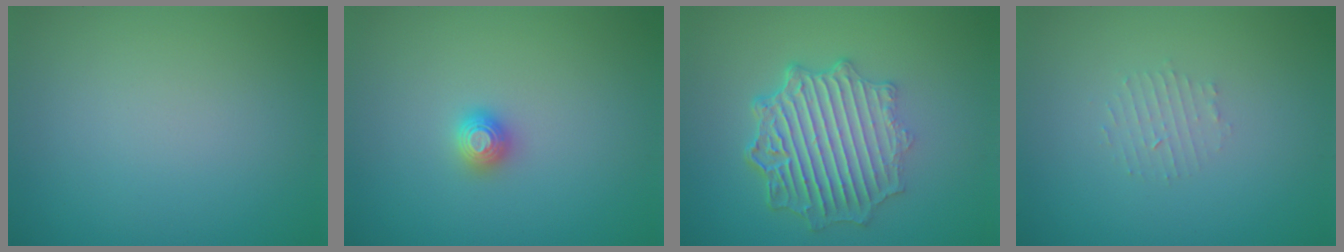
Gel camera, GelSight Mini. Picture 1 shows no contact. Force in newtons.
{"total": 1.2, "press": 1.2, "slide": 0.2}
{"total": 6.9, "press": 5.3, "slide": 4.4}
{"total": 1.2, "press": 1.1, "slide": 0.2}